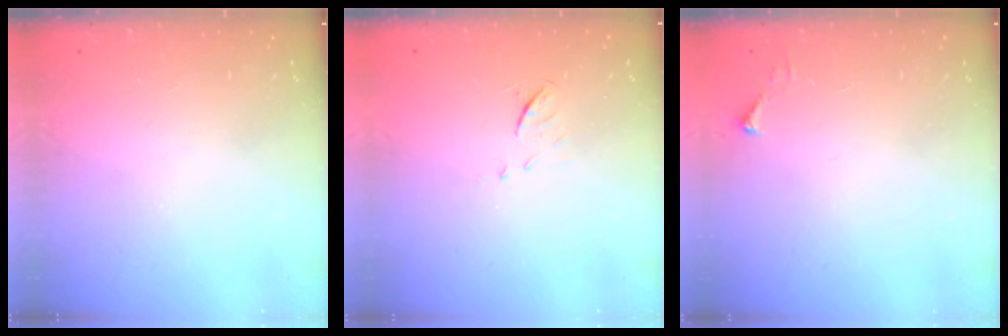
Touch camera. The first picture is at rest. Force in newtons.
{"total": 5.8, "press": 5.8, "slide": 0.5}
{"total": 2.5, "press": 2.5, "slide": 0.3}